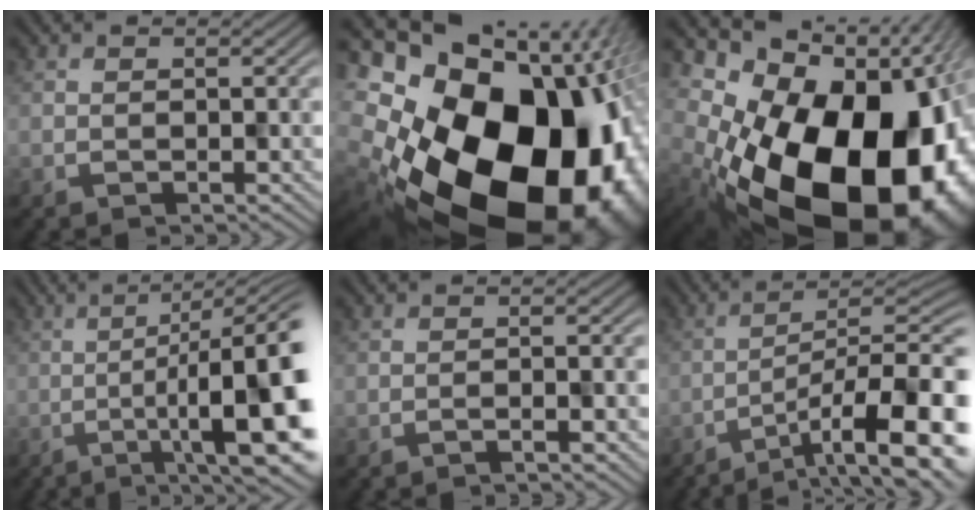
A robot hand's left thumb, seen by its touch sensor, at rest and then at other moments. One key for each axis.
{"total": 24.4, "fx": -5.5, "fy": 18.6, "fz": 14.8, "tx": -0.274, "ty": -0.077, "tz": -0.118}
{"total": 22.4, "fx": -6.2, "fy": 15.1, "fz": 15.3, "tx": -0.291, "ty": -0.078, "tz": -0.059}
{"total": 15.3, "fx": -3.6, "fy": 3.8, "fz": 14.4, "tx": -0.165, "ty": 0.000, "tz": -0.040}
{"total": 2.3, "fx": -1.2, "fy": 0.3, "fz": 1.9, "tx": -0.025, "ty": 0.013, "tz": -0.027}
{"total": 13.7, "fx": -7.2, "fy": 3.6, "fz": 11.0, "tx": -0.143, "ty": 0.002, "tz": -0.102}